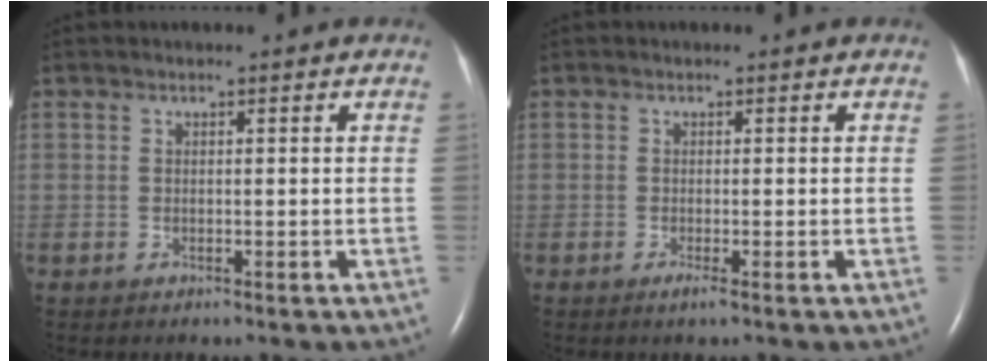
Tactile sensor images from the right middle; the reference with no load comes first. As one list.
[{"total": 1.0, "force": [-0.6, -0.1, 0.8], "torque": [-0.017, -0.003, -0.011]}]